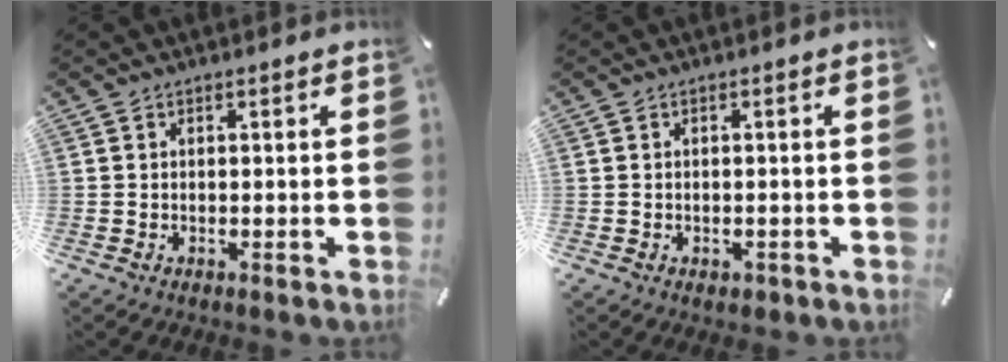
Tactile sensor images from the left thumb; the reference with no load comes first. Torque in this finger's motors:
{"motor_torque": [0.48, 0.18, 0.44, -0.08, 0.00]}